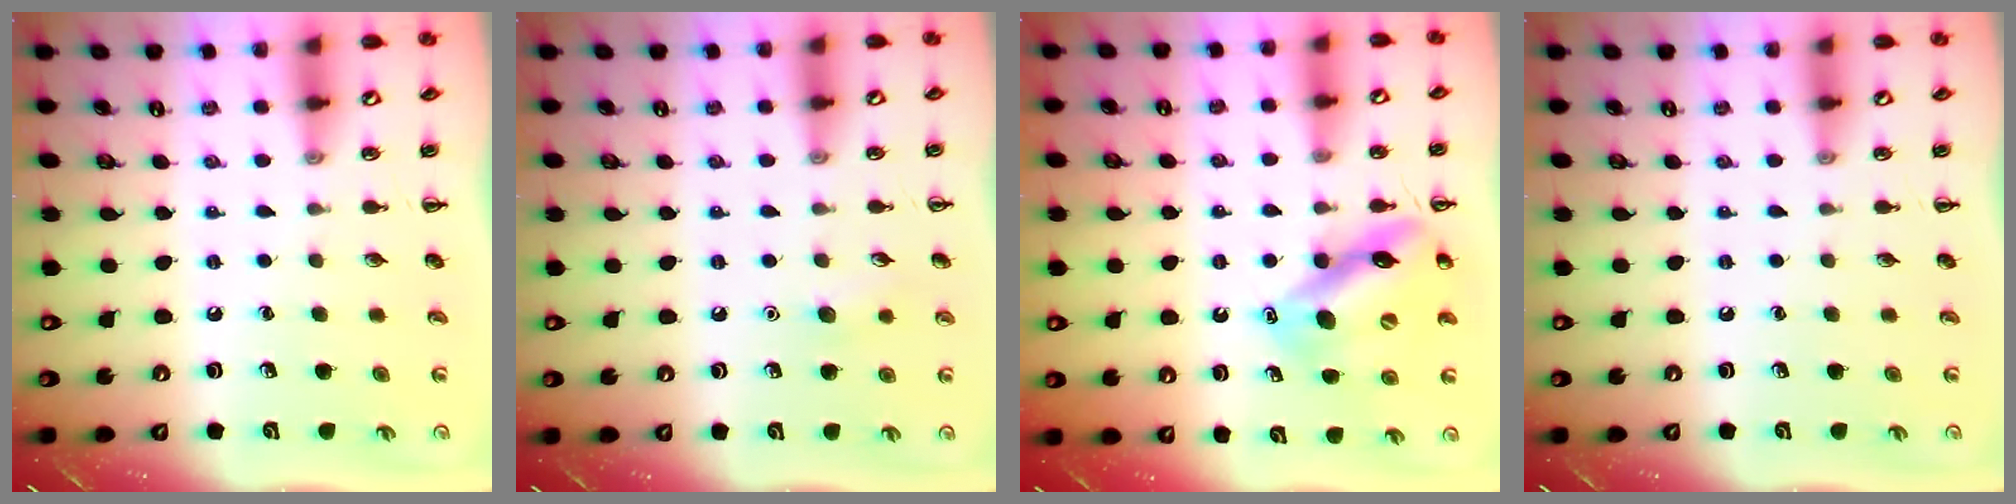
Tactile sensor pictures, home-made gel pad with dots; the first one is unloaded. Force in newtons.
{"total": 4.9, "press": 4.8, "slide": 1.3}
{"total": 12.6, "press": 12.2, "slide": 3.1}
{"total": 0.0}